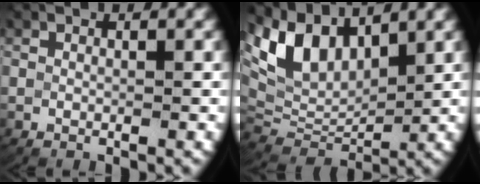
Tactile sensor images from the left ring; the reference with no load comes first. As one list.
[{"total": 10.6, "force": [3.7, 7.3, 6.8], "torque": [-0.157, -0.008, 0.069]}]